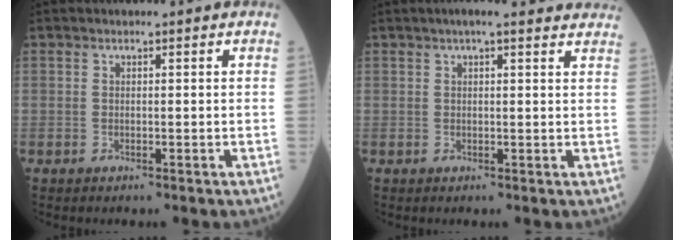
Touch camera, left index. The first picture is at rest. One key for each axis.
{"total": 9.7, "fx": 8.3, "fy": 1.4, "fz": 4.9, "tx": -0.056, "ty": 0.026, "tz": 0.087}